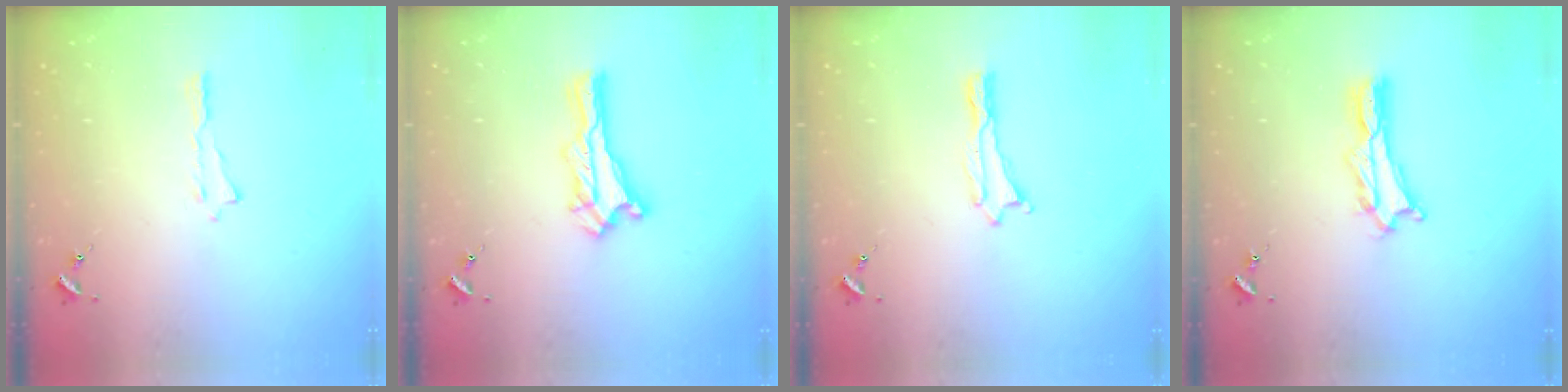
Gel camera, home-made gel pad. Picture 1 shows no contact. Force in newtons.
{"total": 0.6, "press": 0.5, "slide": 0.2}
{"total": 0.0}
{"total": 2.0, "press": 2.0, "slide": 0.3}